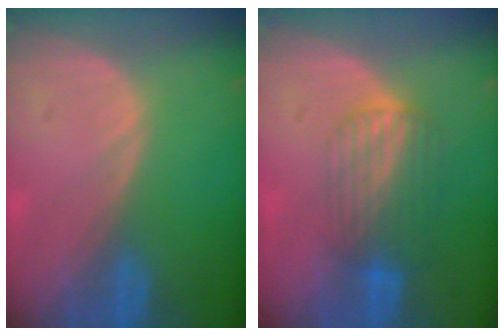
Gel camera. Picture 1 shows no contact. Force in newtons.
{"total": 7.0, "press": 5.8, "slide": 3.8}